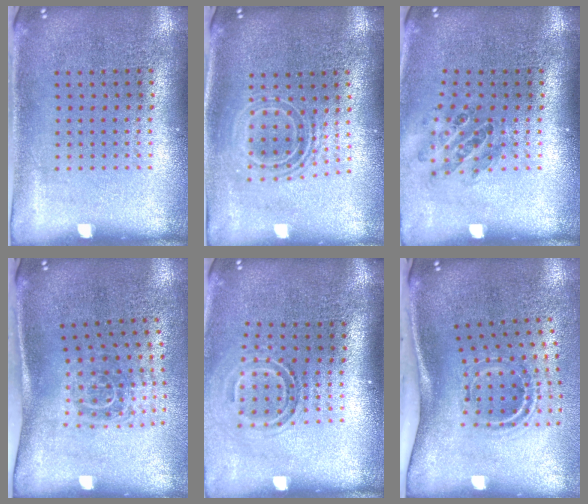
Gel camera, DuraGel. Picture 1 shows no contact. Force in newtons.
{"total": 1.7, "press": 1.3, "slide": 1.0}
{"total": 0.9, "press": 0.9, "slide": 0.2}
{"total": 1.8, "press": 1.2, "slide": 1.4}
{"total": 1.7, "press": 1.1, "slide": 1.3}
{"total": 2.2, "press": 1.2, "slide": 1.8}